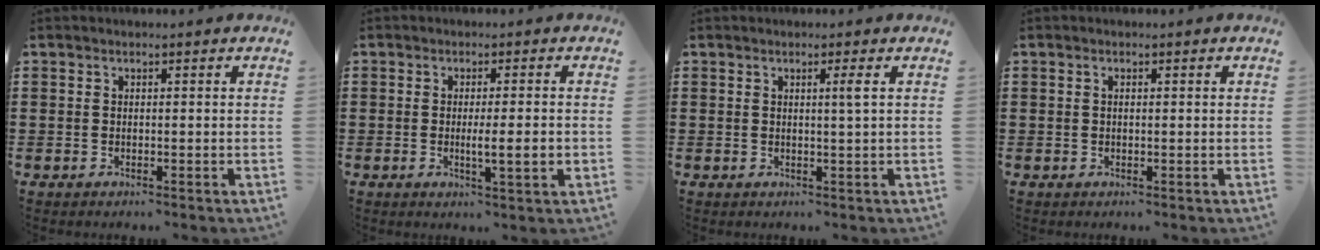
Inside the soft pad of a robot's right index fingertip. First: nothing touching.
{"total": 4.4, "force": [-0.6, 0.4, 4.4], "torque": [-0.066, -0.009, -0.013]}
{"total": 1.6, "force": [0.5, -0.5, 1.5], "torque": [-0.026, -0.006, 0.005]}
{"total": 0.5, "force": [0.1, 0.1, 0.5], "torque": [-0.011, -0.002, 0.002]}